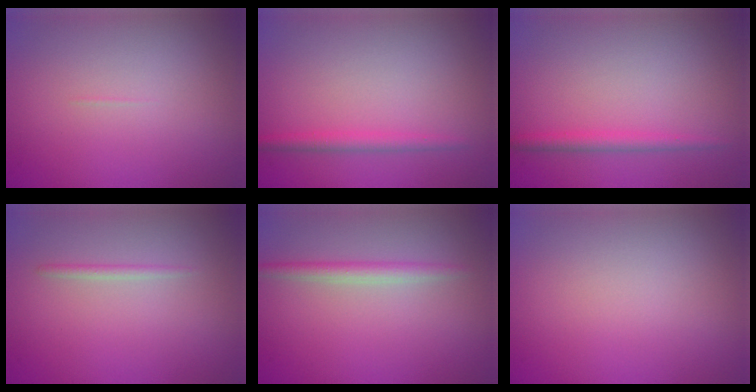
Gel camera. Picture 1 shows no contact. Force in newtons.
{"total": 1.6, "press": 1.6, "slide": 0.1}
{"total": 1.6, "press": 1.6, "slide": 0.1}
{"total": 0.8, "press": 0.8, "slide": 0.0}
{"total": 1.8, "press": 1.8, "slide": 0.1}
{"total": 0.0}